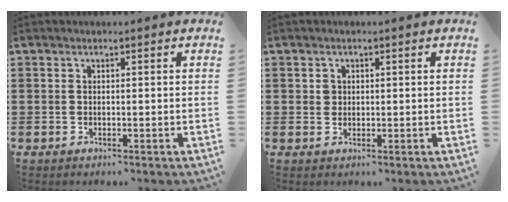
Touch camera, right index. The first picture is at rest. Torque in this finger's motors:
{"motor_torque": [1.07, 1.07, 0.00, 0.00]}